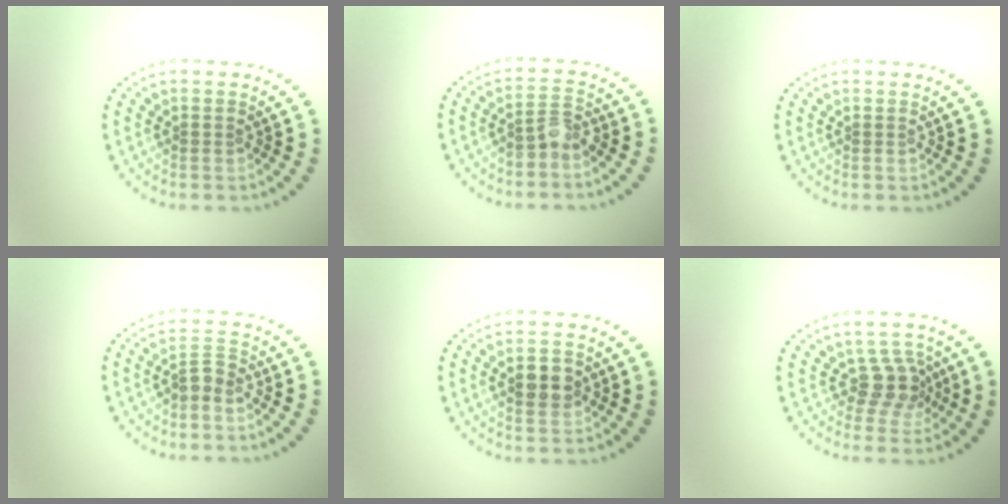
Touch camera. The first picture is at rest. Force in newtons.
{"total": 2.0, "press": 1.6, "slide": 1.1}
{"total": 0.0}
{"total": 1.8, "press": 1.5, "slide": 1.0}
{"total": 3.3, "press": 3.3, "slide": 0.3}
{"total": 2.8, "press": 2.1, "slide": 1.8}